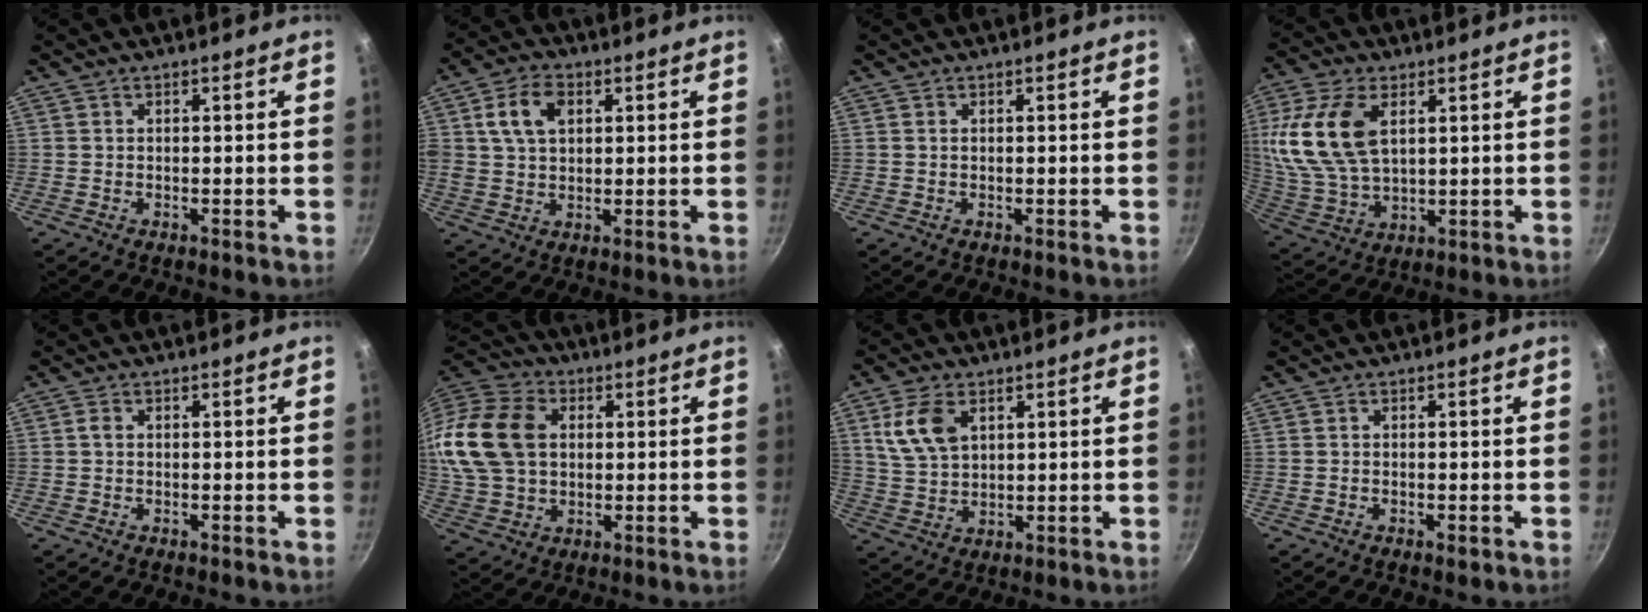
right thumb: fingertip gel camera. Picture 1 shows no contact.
{"total": 8.4, "force": [2.5, 5.6, 5.7], "torque": [-0.095, 0.005, 0.041]}
{"total": 0.0}
{"total": 17.0, "force": [4.9, 9.8, 13.0], "torque": [-0.264, -0.015, 0.102]}
{"total": 0.9, "force": [0.0, 0.6, 0.6], "torque": [-0.012, 0.004, -0.001]}
{"total": 18.3, "force": [2.8, 13.5, 11.9], "torque": [-0.222, 0.018, 0.050]}
{"total": 8.8, "force": [3.5, 5.4, 6.1], "torque": [-0.111, -0.011, 0.073]}
{"total": 0.9, "force": [-0.4, 0.4, 0.7], "torque": [-0.012, 0.001, -0.006]}